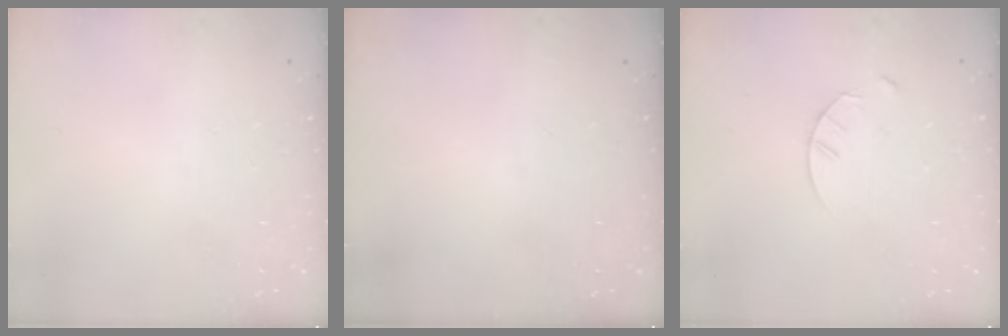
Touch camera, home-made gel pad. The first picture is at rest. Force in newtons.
{"total": 0.0}
{"total": 4.1, "press": 4.1, "slide": 0.5}